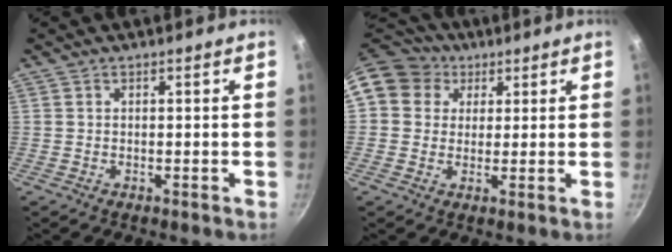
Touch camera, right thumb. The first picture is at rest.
{"total": 12.0, "force": [4.5, 10.0, 4.7], "torque": [-0.076, 0.015, 0.064]}